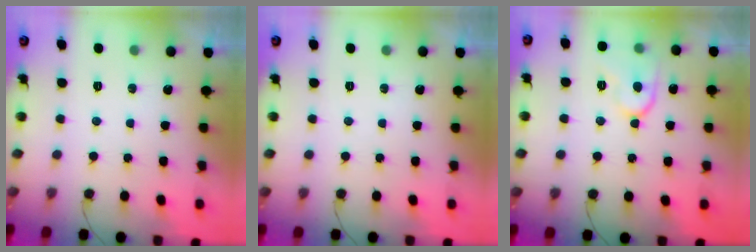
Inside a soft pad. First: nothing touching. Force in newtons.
{"total": 0.0}
{"total": 10.3, "press": 10.2, "slide": 0.8}